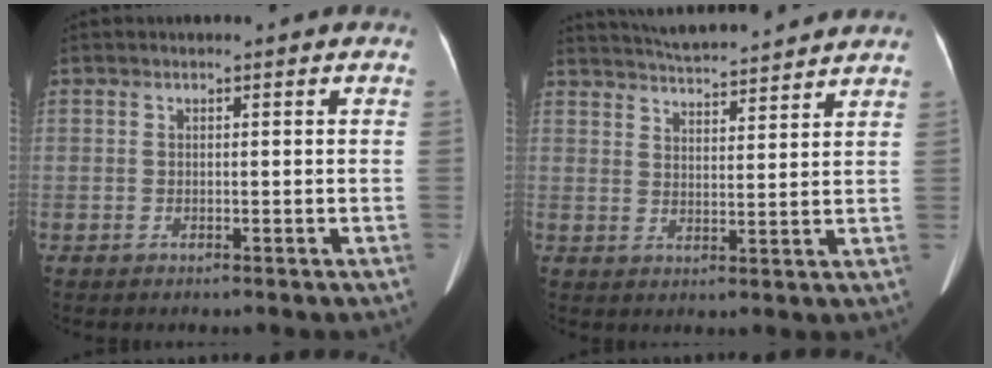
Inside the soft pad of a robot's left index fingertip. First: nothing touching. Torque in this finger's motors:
{"motor_torque": [1.08, -1.06, 0.24, 0.07]}